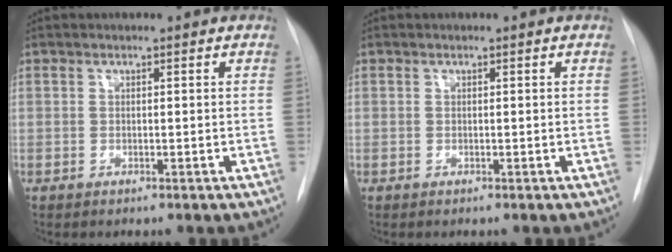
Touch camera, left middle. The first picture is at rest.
{"total": 0.0}